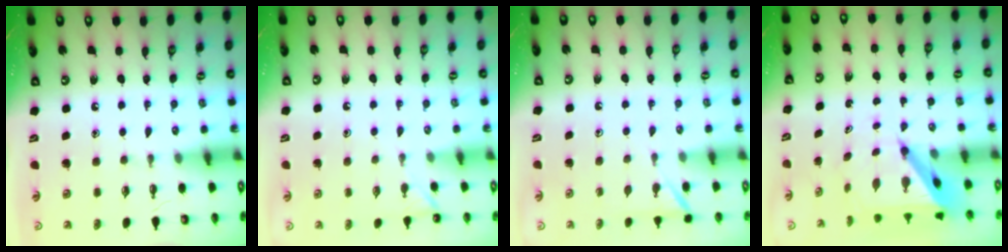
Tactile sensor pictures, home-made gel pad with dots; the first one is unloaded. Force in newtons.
{"total": 2.2, "press": 2.2, "slide": 0.3}
{"total": 3.7, "press": 3.6, "slide": 0.4}
{"total": 6.5, "press": 6.5, "slide": 0.6}